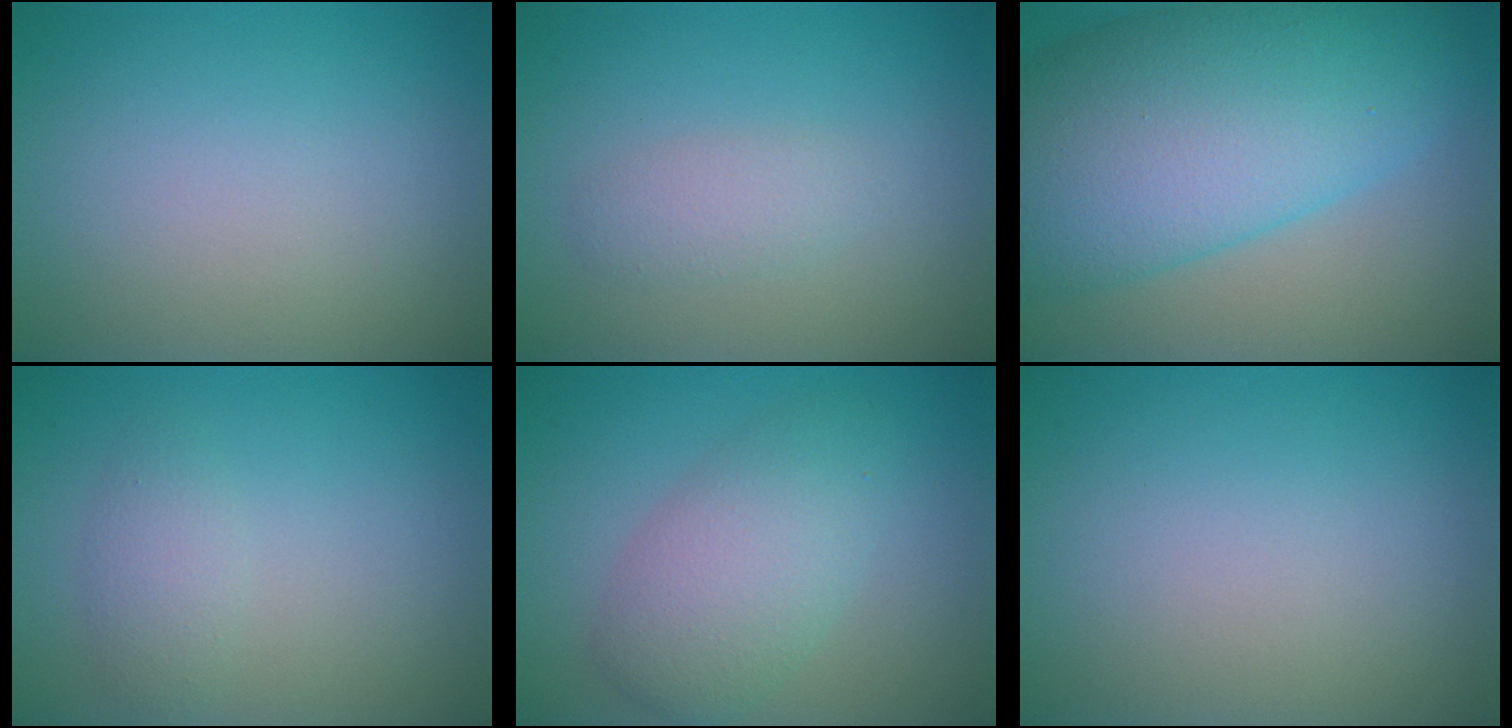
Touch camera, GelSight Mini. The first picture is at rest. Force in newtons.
{"total": 1.7, "press": 1.7, "slide": 0.1}
{"total": 13.3, "press": 13.3, "slide": 0.3}
{"total": 1.8, "press": 1.8, "slide": 0.2}
{"total": 4.9, "press": 4.9, "slide": 0.1}
{"total": 0.0}